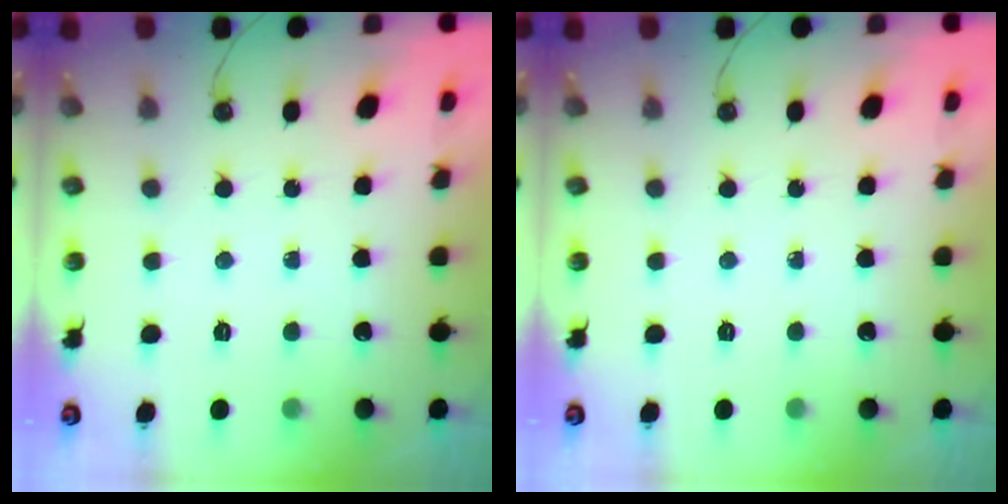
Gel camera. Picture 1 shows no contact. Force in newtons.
{"total": 0.0}